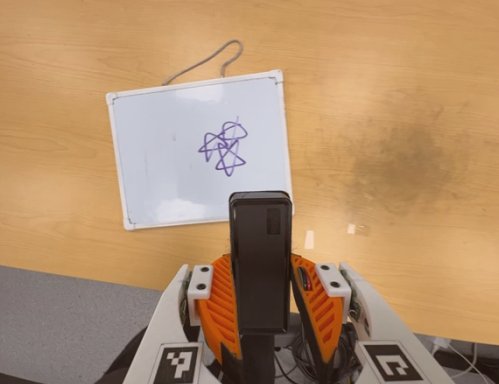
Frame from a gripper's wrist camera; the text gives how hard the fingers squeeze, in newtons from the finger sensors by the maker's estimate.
{"total": 3.9, "left": 2.6, "right": 5.2}